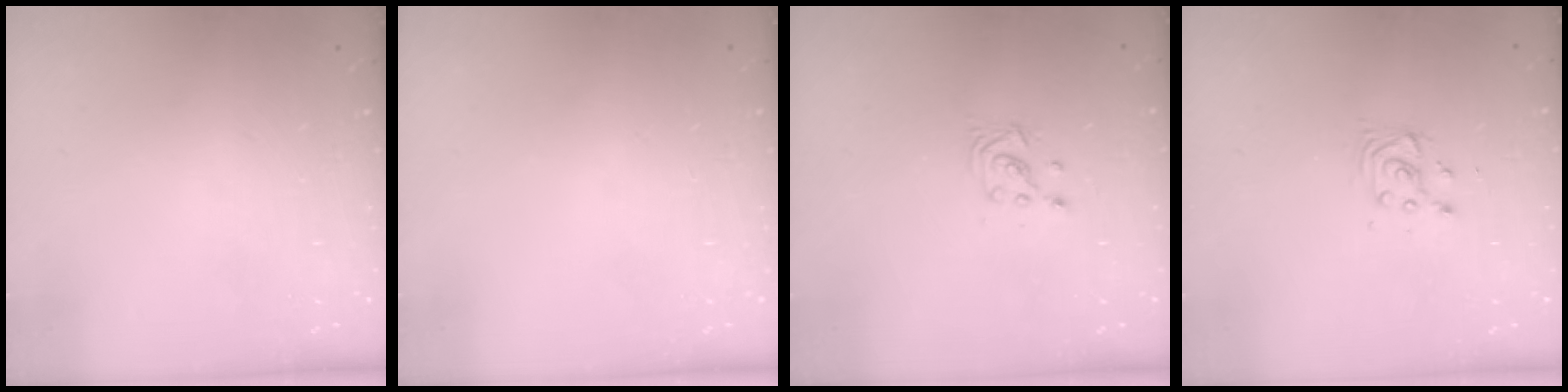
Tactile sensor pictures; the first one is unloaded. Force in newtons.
{"total": 0.0}
{"total": 3.0, "press": 2.9, "slide": 0.5}
{"total": 3.5, "press": 3.5, "slide": 0.4}